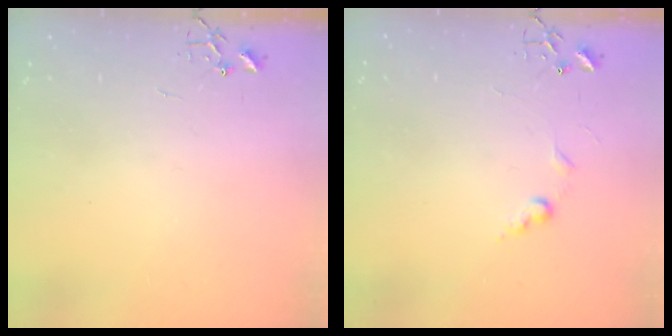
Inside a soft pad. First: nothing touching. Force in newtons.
{"total": 6.9, "press": 6.8, "slide": 1.0}